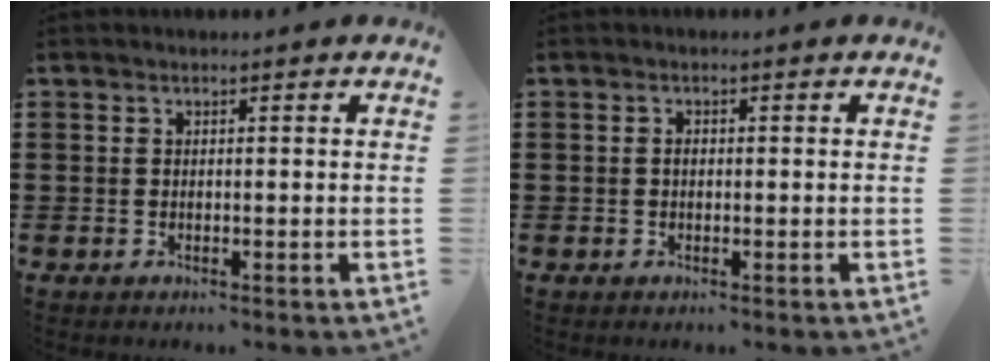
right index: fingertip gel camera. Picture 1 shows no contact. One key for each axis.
{"total": 0.9, "fx": -0.1, "fy": 0.5, "fz": 0.7, "tx": -0.016, "ty": 0.000, "tz": -0.001}